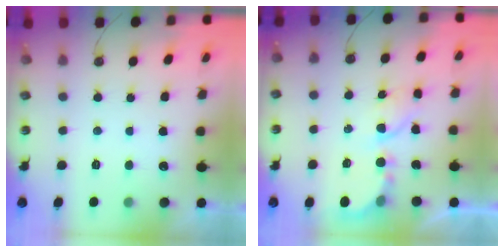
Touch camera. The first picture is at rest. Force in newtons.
{"total": 6.3, "press": 6.2, "slide": 0.6}